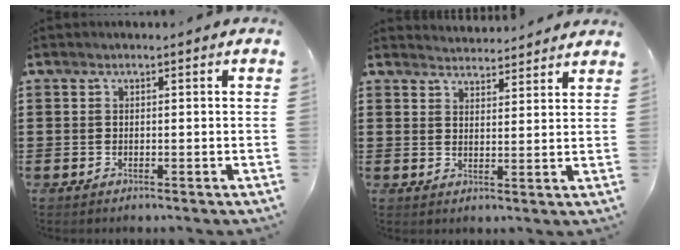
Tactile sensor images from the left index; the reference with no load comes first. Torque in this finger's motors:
{"motor_torque": [2.14, 0.00, 0.05, -0.01]}